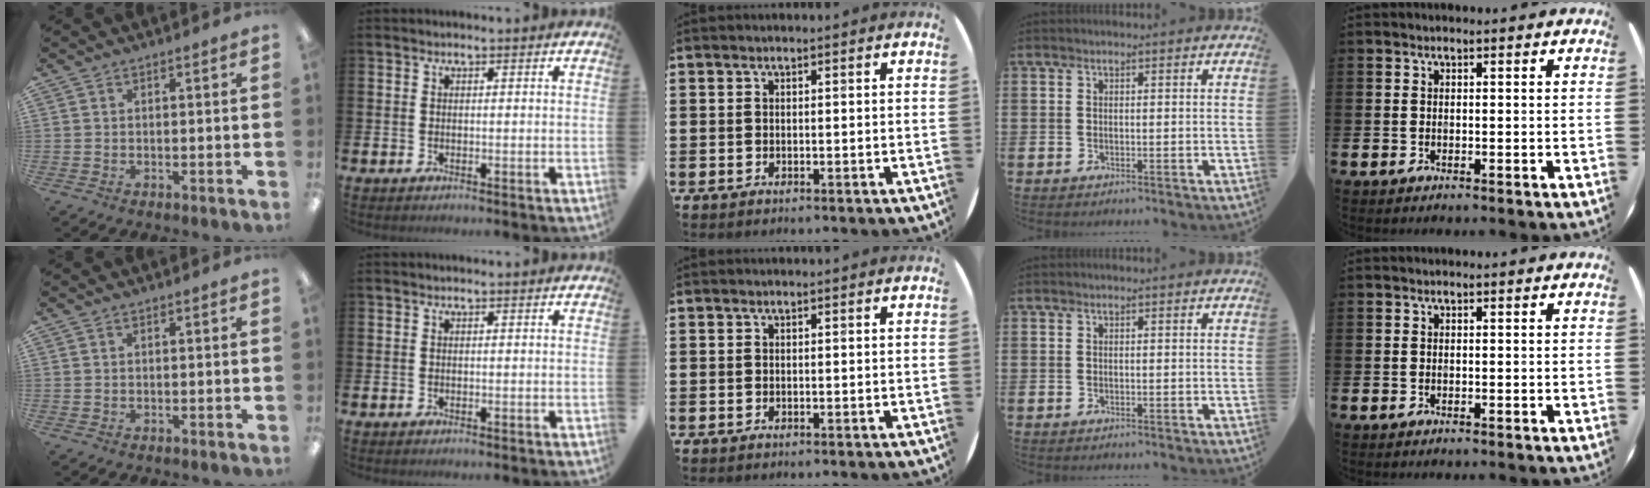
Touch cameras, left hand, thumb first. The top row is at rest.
{}